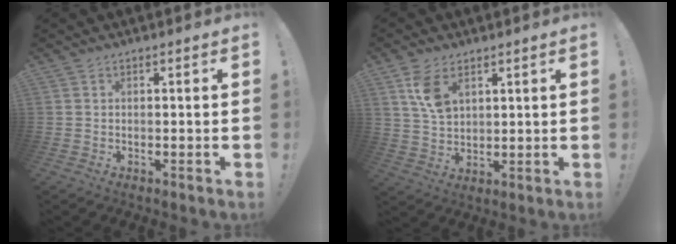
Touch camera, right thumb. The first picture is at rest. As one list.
[{"total": 8.2, "force": [4.1, 4.7, 5.3], "torque": [-0.085, -0.014, 0.078]}]